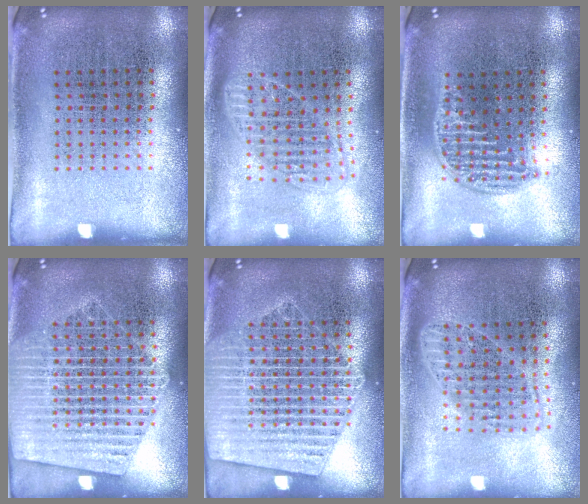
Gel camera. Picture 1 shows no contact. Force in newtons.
{"total": 1.7, "press": 1.5, "slide": 0.8}
{"total": 1.2, "press": 1.1, "slide": 0.5}
{"total": 2.1, "press": 2.1, "slide": 0.2}
{"total": 3.9, "press": 3.8, "slide": 0.5}
{"total": 1.7, "press": 1.4, "slide": 0.9}